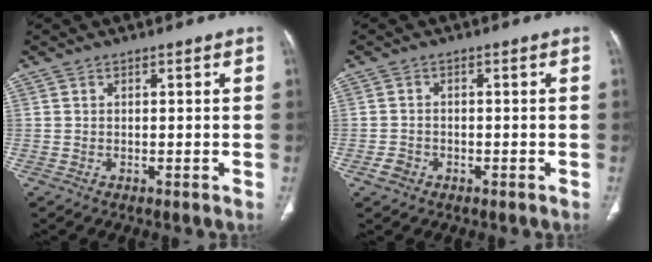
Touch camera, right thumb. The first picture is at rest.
{"total": 2.2, "force": [-1.1, 1.7, 0.8], "torque": [-0.013, 0.009, -0.018]}